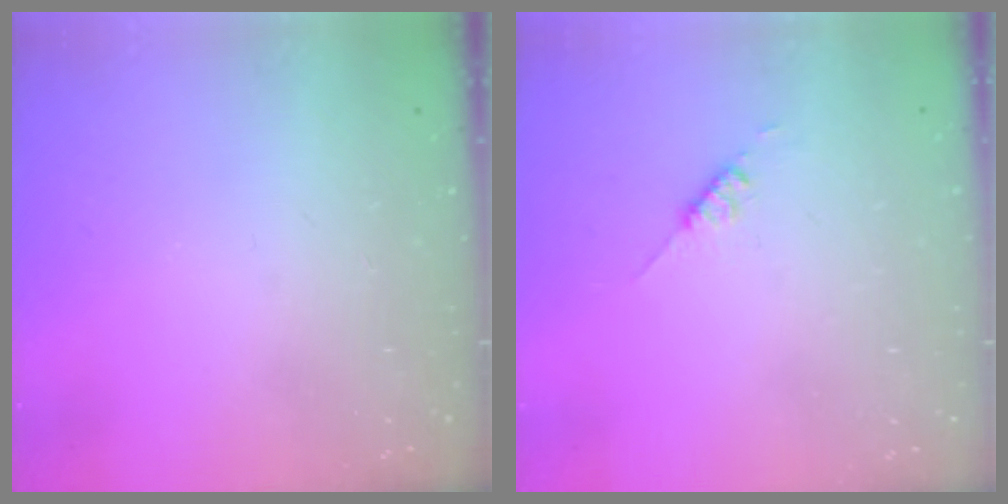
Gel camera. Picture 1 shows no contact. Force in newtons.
{"total": 2.6, "press": 2.6, "slide": 0.3}